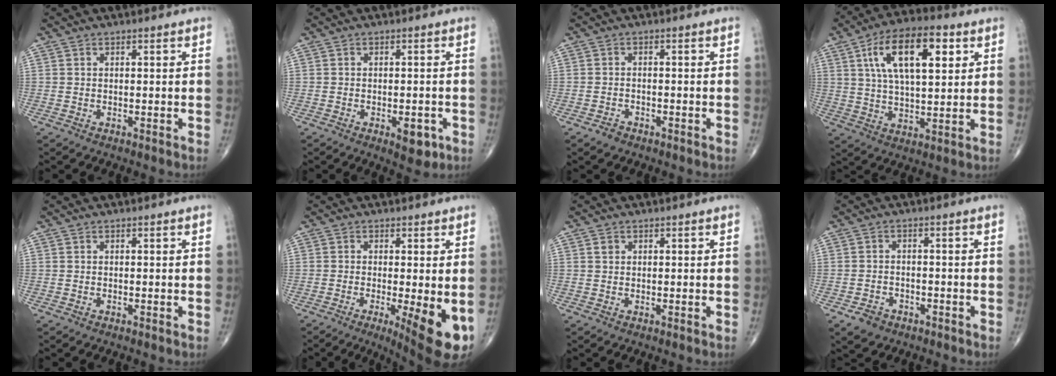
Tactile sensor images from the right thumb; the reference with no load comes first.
{"total": 4.4, "force": [-1.9, 2.0, 3.5], "torque": [-0.035, 0.001, -0.018]}
{"total": 1.9, "force": [-1.4, 1.1, 0.5], "torque": [-0.011, 0.007, -0.021]}
{"total": 16.3, "force": [5.7, 7.2, 13.4], "torque": [-0.210, -0.001, 0.095]}
{"total": 0.0}
{"total": 10.2, "force": [-2.8, 2.4, 9.5], "torque": [-0.134, -0.022, -0.038]}
{"total": 0.8, "force": [0.3, 0.7, 0.3], "torque": [-0.002, 0.000, 0.004]}
{"total": 3.8, "force": [-2.3, 2.7, 1.3], "torque": [-0.018, 0.012, -0.035]}